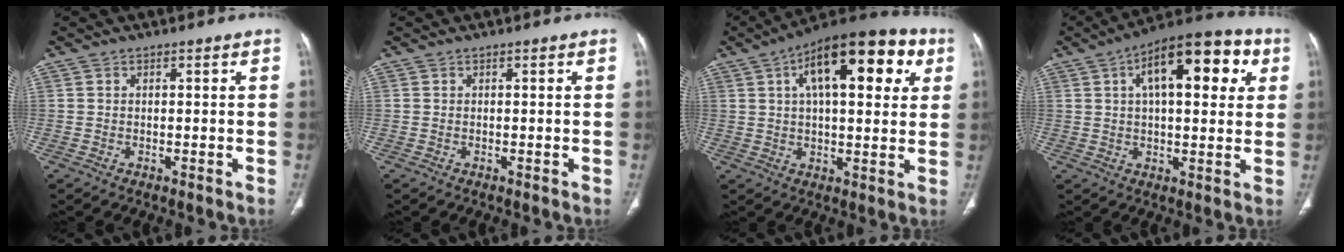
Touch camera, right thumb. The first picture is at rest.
{"total": 0.0}
{"total": 21.2, "force": [7.6, 9.2, 17.6], "torque": [-0.233, 0.014, 0.108]}
{"total": 17.5, "force": [5.6, 7.9, 14.6], "torque": [-0.175, 0.019, 0.074]}